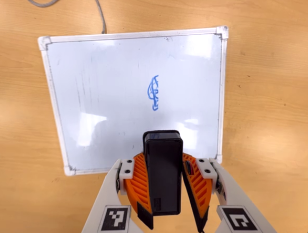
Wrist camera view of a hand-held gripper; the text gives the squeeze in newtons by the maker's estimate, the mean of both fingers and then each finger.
{"total": 9.2, "left": 9.2, "right": 9.1}